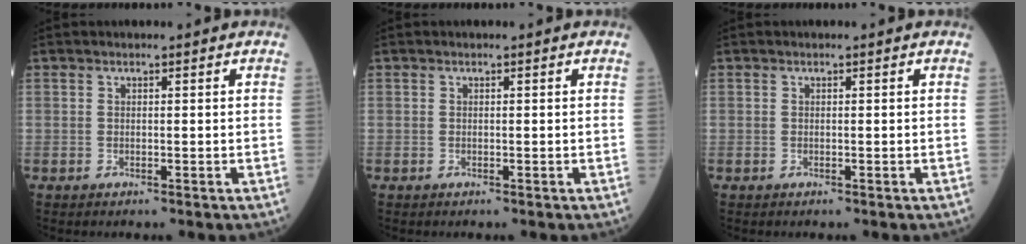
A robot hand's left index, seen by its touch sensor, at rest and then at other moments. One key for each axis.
{"total": 0.0}
{"total": 0.0}